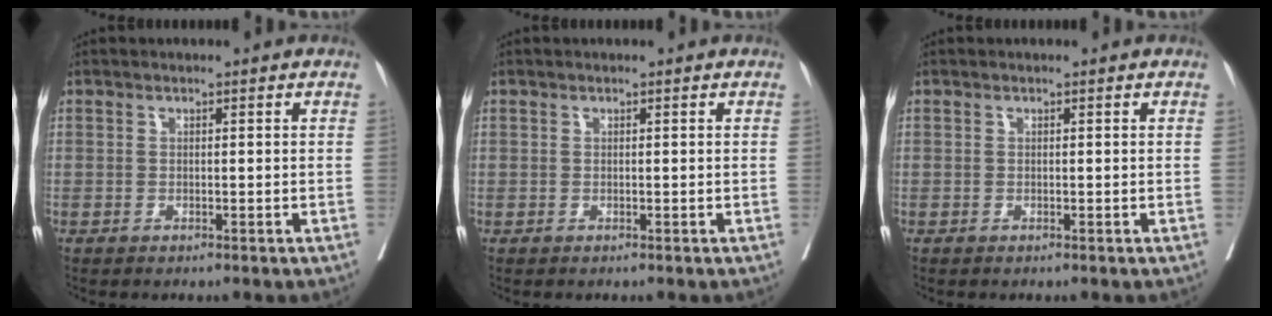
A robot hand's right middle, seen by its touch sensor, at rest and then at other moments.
{"total": 0.0}
{"total": 0.0}